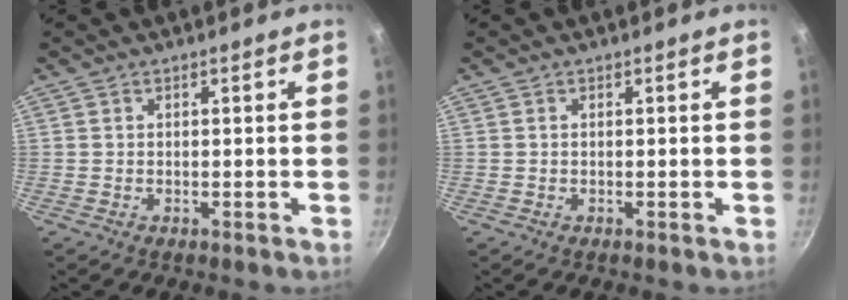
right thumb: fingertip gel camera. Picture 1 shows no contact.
{"total": 0.0}